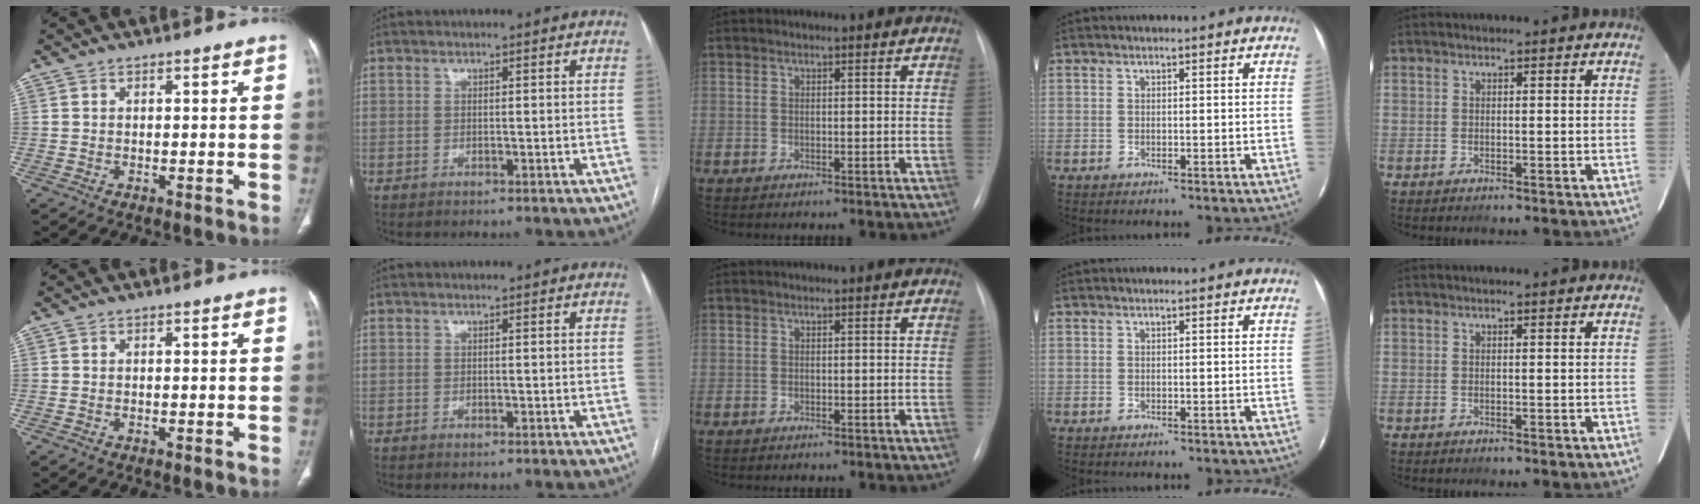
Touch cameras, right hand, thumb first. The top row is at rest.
{}